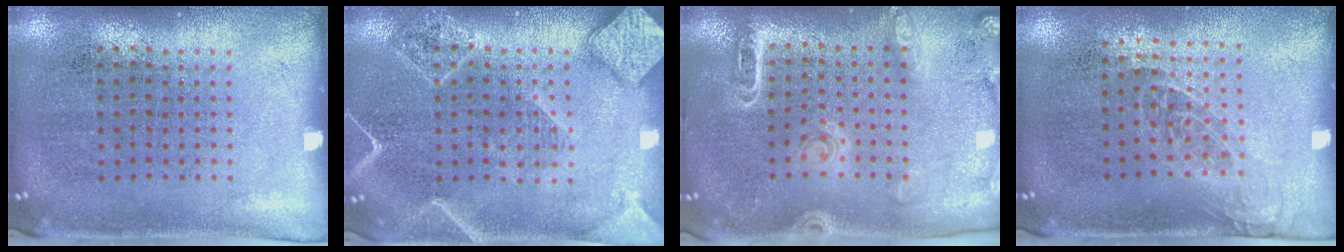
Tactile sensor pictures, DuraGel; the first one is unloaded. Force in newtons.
{"total": 2.1, "press": 2.1, "slide": 0.3}
{"total": 1.8, "press": 1.7, "slide": 0.4}
{"total": 1.2, "press": 1.0, "slide": 0.7}